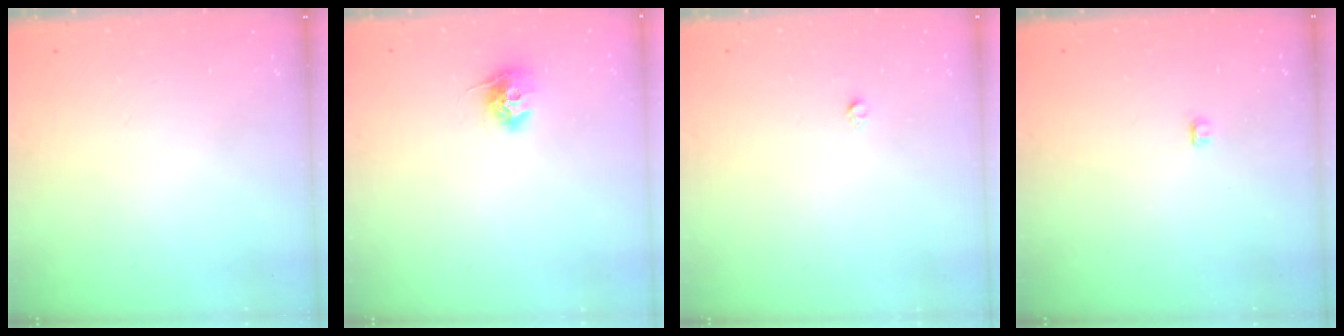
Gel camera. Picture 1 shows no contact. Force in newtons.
{"total": 9.5, "press": 9.5, "slide": 0.3}
{"total": 1.6, "press": 1.5, "slide": 0.1}
{"total": 2.8, "press": 2.7, "slide": 0.3}